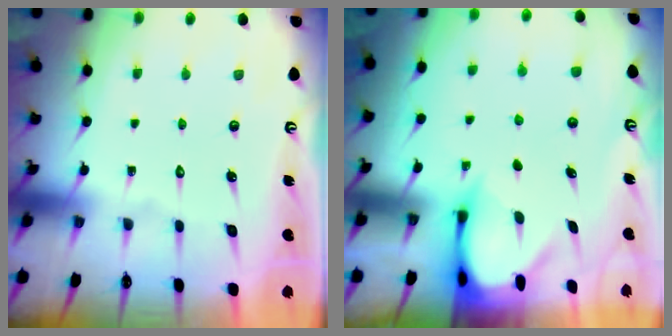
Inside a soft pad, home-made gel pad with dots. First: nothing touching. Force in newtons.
{"total": 3.4, "press": 3.4, "slide": 0.3}